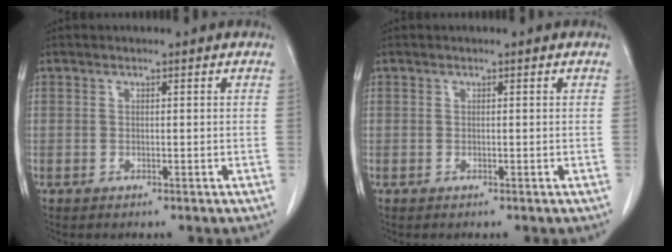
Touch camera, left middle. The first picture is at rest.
{"total": 0.0}